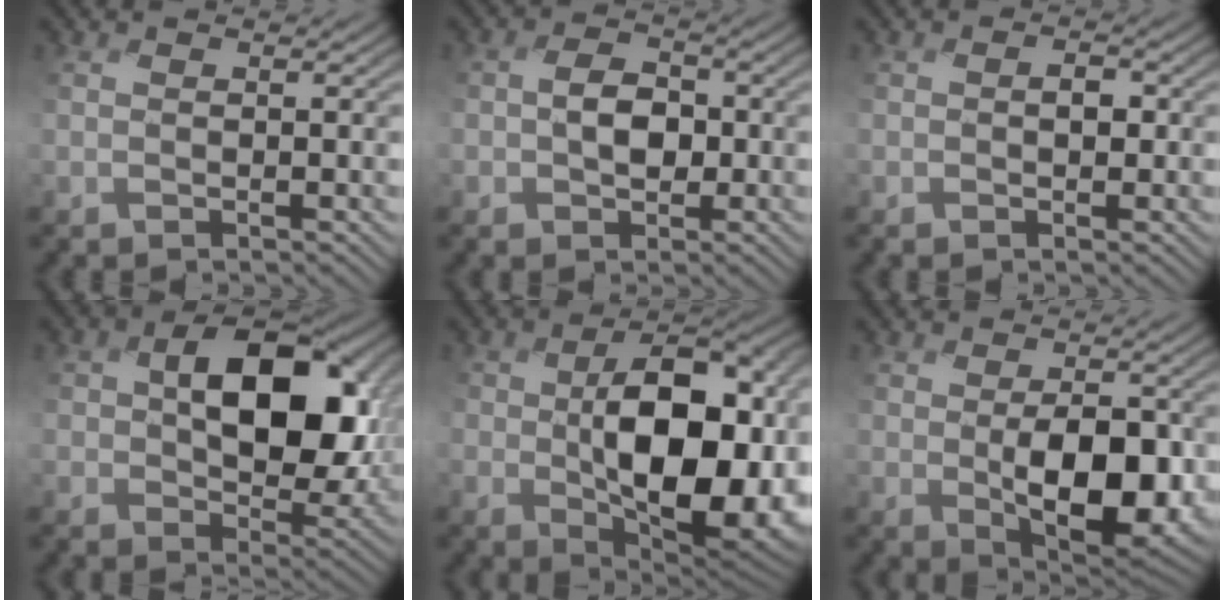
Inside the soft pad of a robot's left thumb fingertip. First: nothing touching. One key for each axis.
{"total": 3.7, "fx": -0.9, "fy": 2.5, "fz": 2.6, "tx": -0.039, "ty": 0.001, "tz": -0.025}
{"total": 1.5, "fx": -0.4, "fy": 0.9, "fz": 1.1, "tx": -0.021, "ty": -0.001, "tz": -0.008}
{"total": 13.4, "fx": 2.0, "fy": 8.5, "fz": 10.1, "tx": -0.149, "ty": -0.005, "tz": 0.039}
{"total": 14.5, "fx": -1.1, "fy": 8.4, "fz": 11.8, "tx": -0.168, "ty": -0.017, "tz": -0.005}
{"total": 8.6, "fx": -0.9, "fy": 4.7, "fz": 7.2, "tx": -0.130, "ty": -0.029, "tz": 0.001}